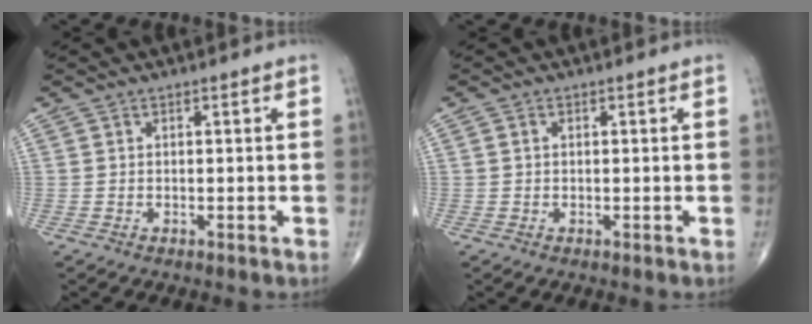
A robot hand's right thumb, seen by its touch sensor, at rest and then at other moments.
{"total": 0.7, "force": [0.1, 0.5, 0.5], "torque": [-0.011, 0.003, 0.002]}